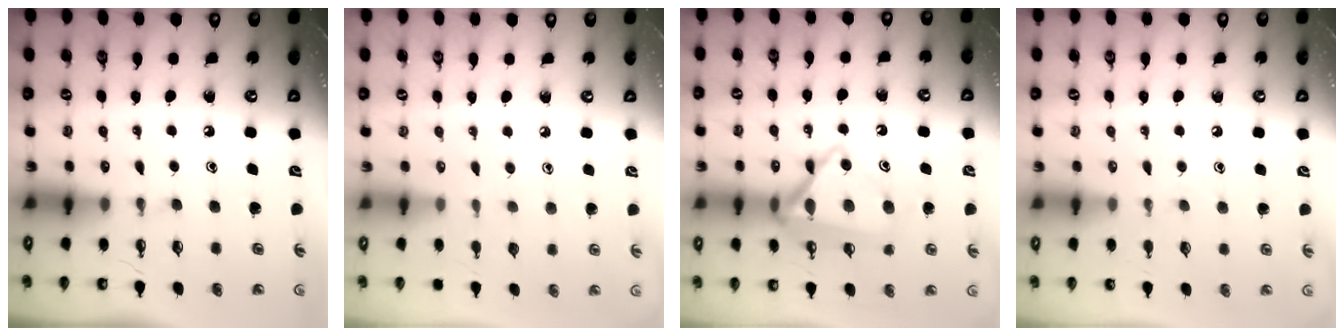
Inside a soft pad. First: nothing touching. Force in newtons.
{"total": 4.2, "press": 4.2, "slide": 0.5}
{"total": 17.0, "press": 17.0, "slide": 0.5}
{"total": 5.7, "press": 5.6, "slide": 0.7}